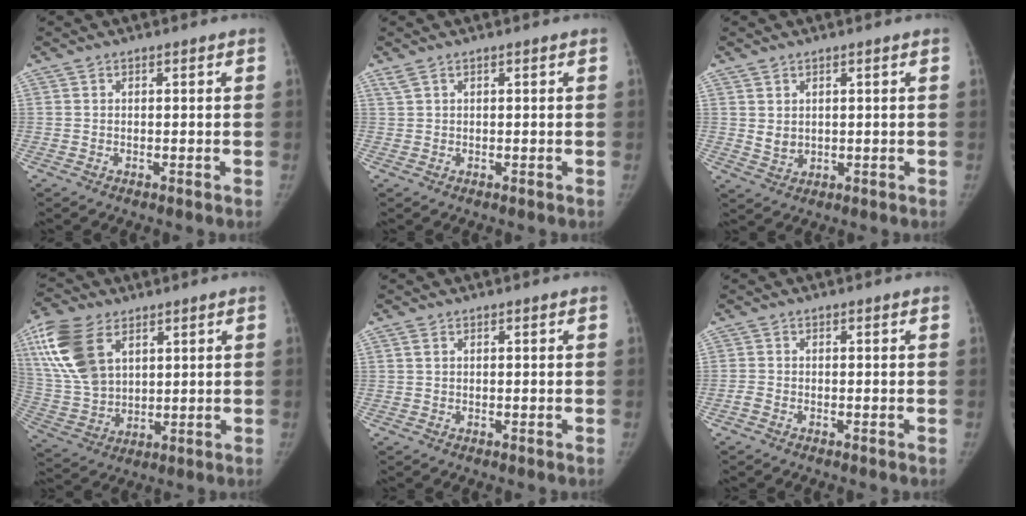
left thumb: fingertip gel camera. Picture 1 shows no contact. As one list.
[{"total": 1.1, "force": [0.9, 0.3, 0.6], "torque": [-0.014, 0.010, 0.023]}, {"total": 2.4, "force": [0.9, 1.8, 1.2], "torque": [-0.015, -0.020, 0.027]}, {"total": 16.8, "force": [7.5, 10.2, 11.1], "torque": [-0.224, -0.017, 0.154]}, {"total": 1.0, "force": [0.5, 0.5, 0.6], "torque": [-0.015, 0.003, 0.011]}, {"total": 0.9, "force": [-0.6, 0.4, 0.5], "torque": [-0.016, -0.002, -0.016]}]